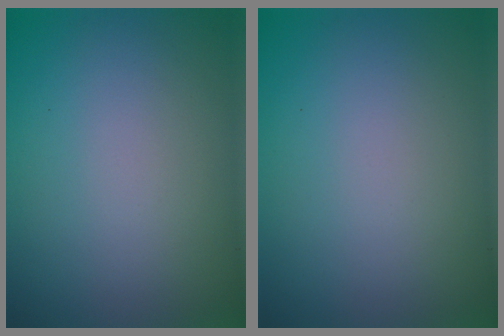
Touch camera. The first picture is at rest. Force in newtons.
{"total": 0.0}